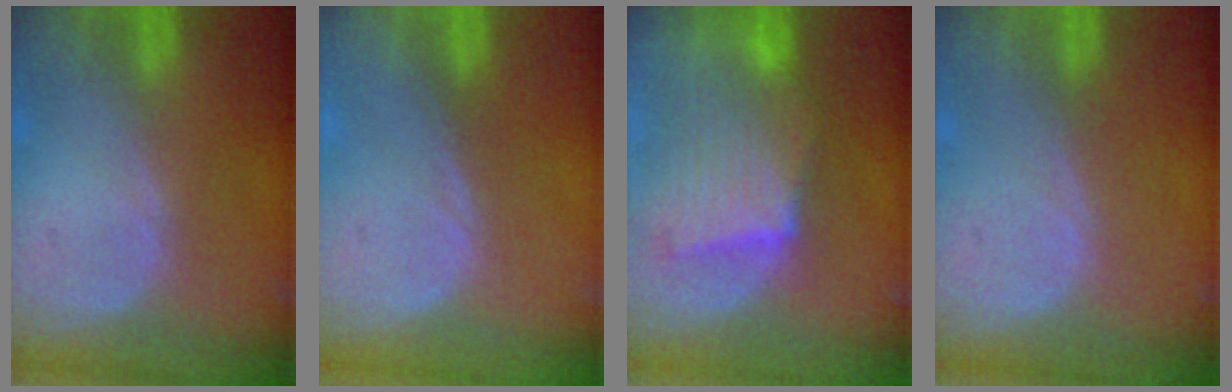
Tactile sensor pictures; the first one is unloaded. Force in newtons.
{"total": 0.0}
{"total": 10.3, "press": 9.0, "slide": 4.8}
{"total": 0.0}